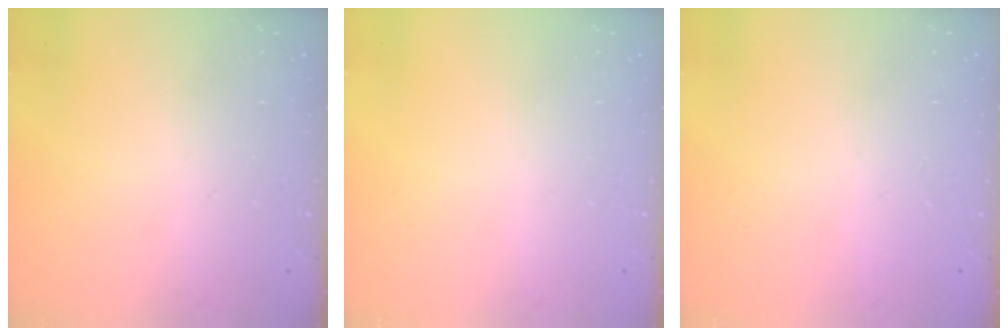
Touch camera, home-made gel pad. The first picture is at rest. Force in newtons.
{"total": 0.0}
{"total": 0.9, "press": 0.9, "slide": 0.0}